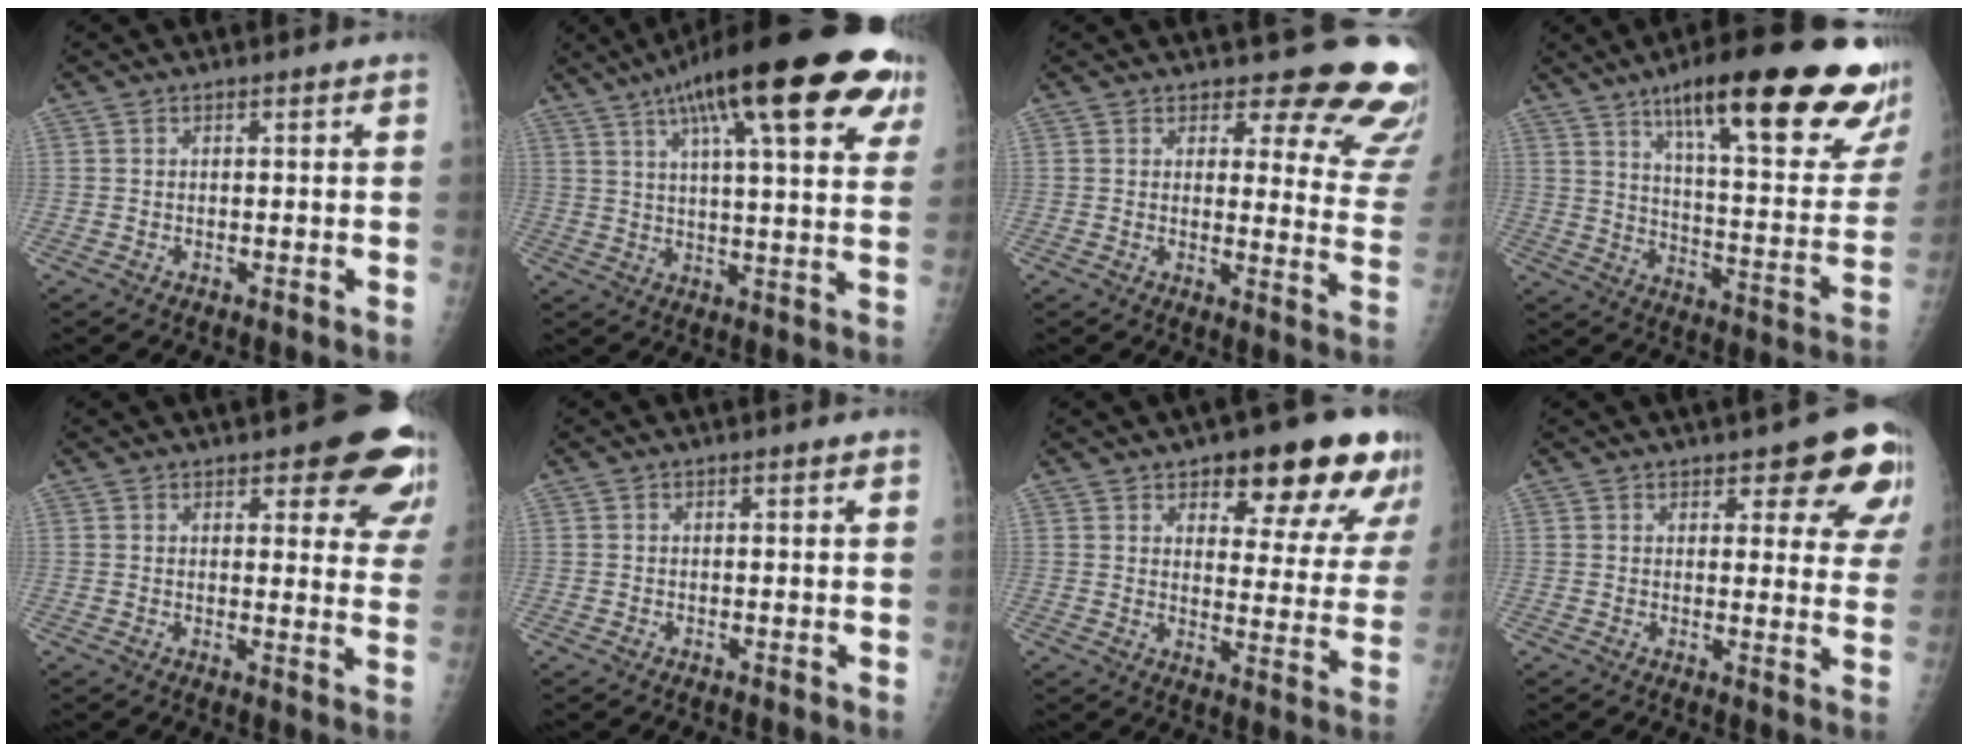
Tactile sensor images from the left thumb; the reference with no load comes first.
{"total": 26.2, "force": [13.9, 6.9, 21.1], "torque": [-0.301, 0.000, 0.191]}
{"total": 15.4, "force": [13.5, 5.1, 5.6], "torque": [-0.006, -0.116, 0.128]}
{"total": 29.8, "force": [18.6, 6.1, 22.5], "torque": [-0.271, -0.056, 0.270]}
{"total": 12.3, "force": [8.2, 4.4, 8.0], "torque": [-0.049, -0.040, 0.083]}
{"total": 0.0}
{"total": 17.6, "force": [11.0, 7.1, 11.8], "torque": [-0.095, -0.046, 0.145]}
{"total": 11.6, "force": [7.1, 4.4, 8.0], "torque": [-0.050, -0.034, 0.076]}